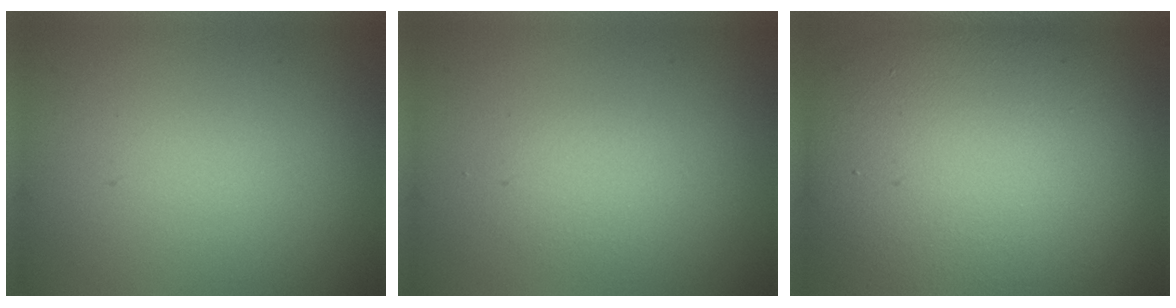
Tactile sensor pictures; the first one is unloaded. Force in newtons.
{"total": 1.4, "press": 1.4, "slide": 0.0}
{"total": 14.1, "press": 14.1, "slide": 0.8}